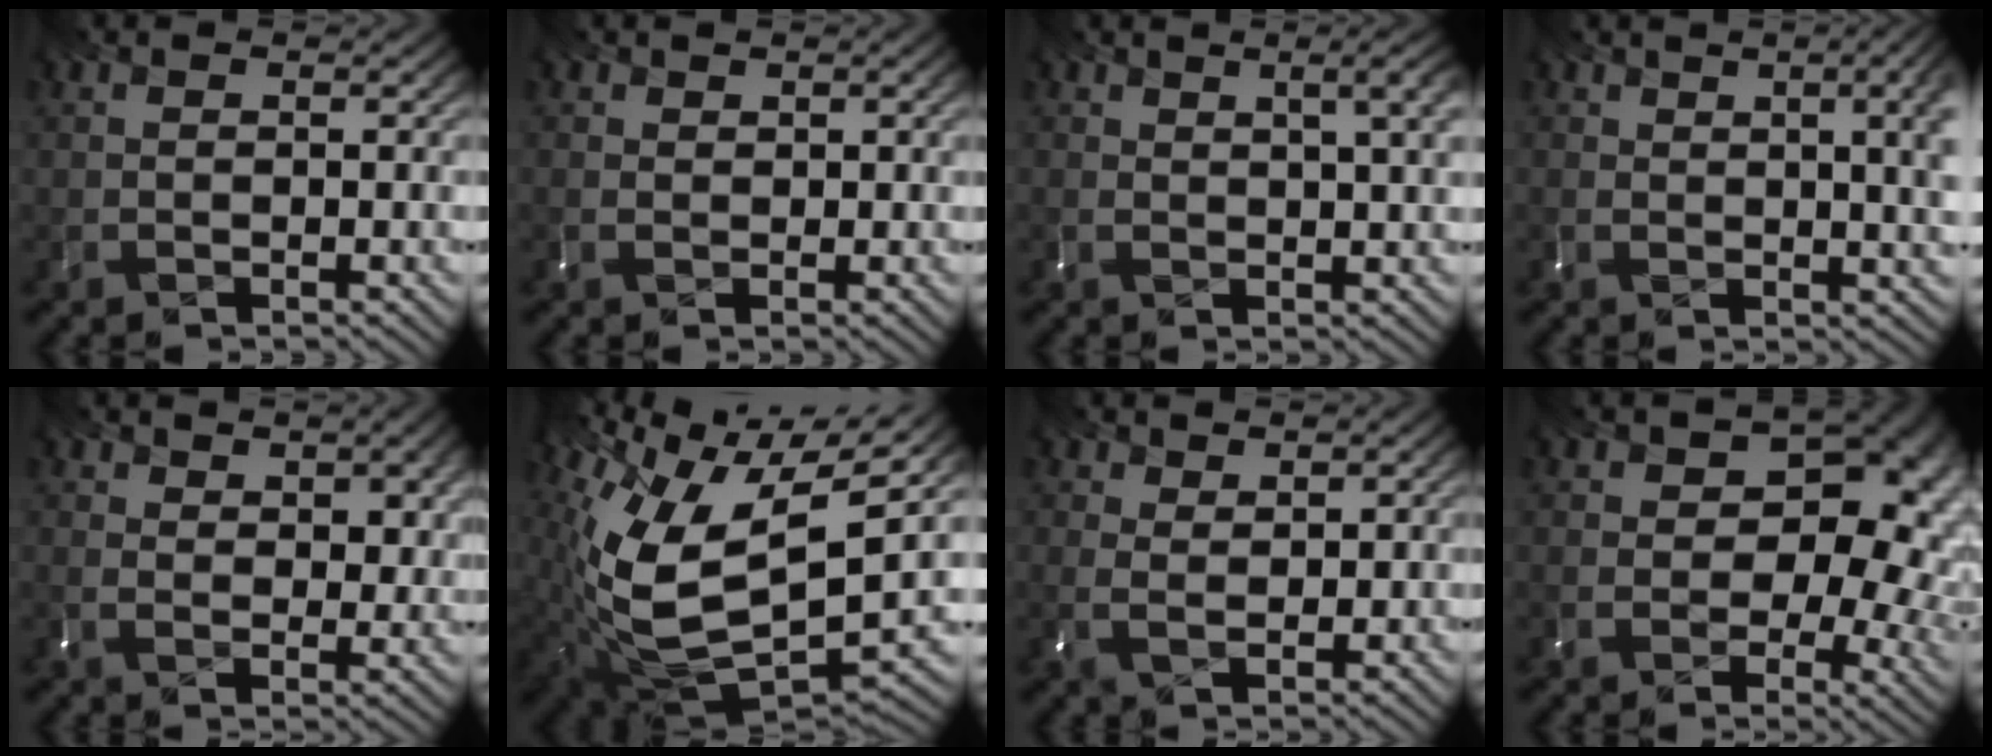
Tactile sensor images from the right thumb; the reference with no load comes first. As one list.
[{"total": 0.8, "force": [0.2, -0.3, -0.7], "torque": [-0.003, -0.007, 0.032]}, {"total": 4.1, "force": [2.0, 0.9, 3.4], "torque": [-0.059, 0.008, 0.051]}, {"total": 7.7, "force": [2.4, 2.7, 6.7], "torque": [-0.092, 0.019, 0.050]}, {"total": 4.1, "force": [2.4, 2.5, 2.0], "torque": [-0.056, -0.016, 0.076]}, {"total": 13.6, "force": [0.8, 7.6, 11.3], "torque": [-0.265, -0.029, 0.042]}, {"total": 1.0, "force": [0.8, 0.1, -0.5], "torque": [-0.018, -0.010, 0.044]}, {"total": 13.9, "force": [2.1, 10.0, 9.4], "torque": [-0.131, -0.017, 0.076]}]